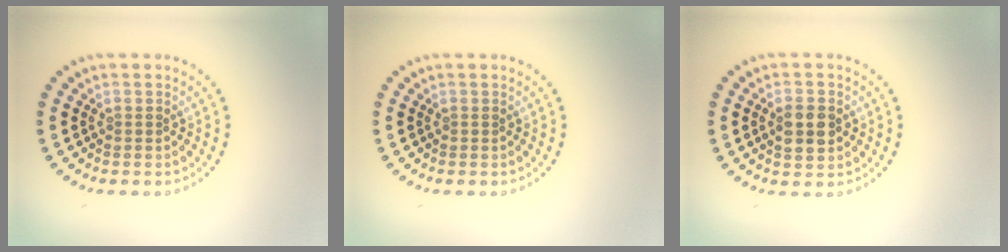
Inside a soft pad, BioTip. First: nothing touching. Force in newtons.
{"total": 0.0}
{"total": 3.1, "press": 3.1, "slide": 0.1}